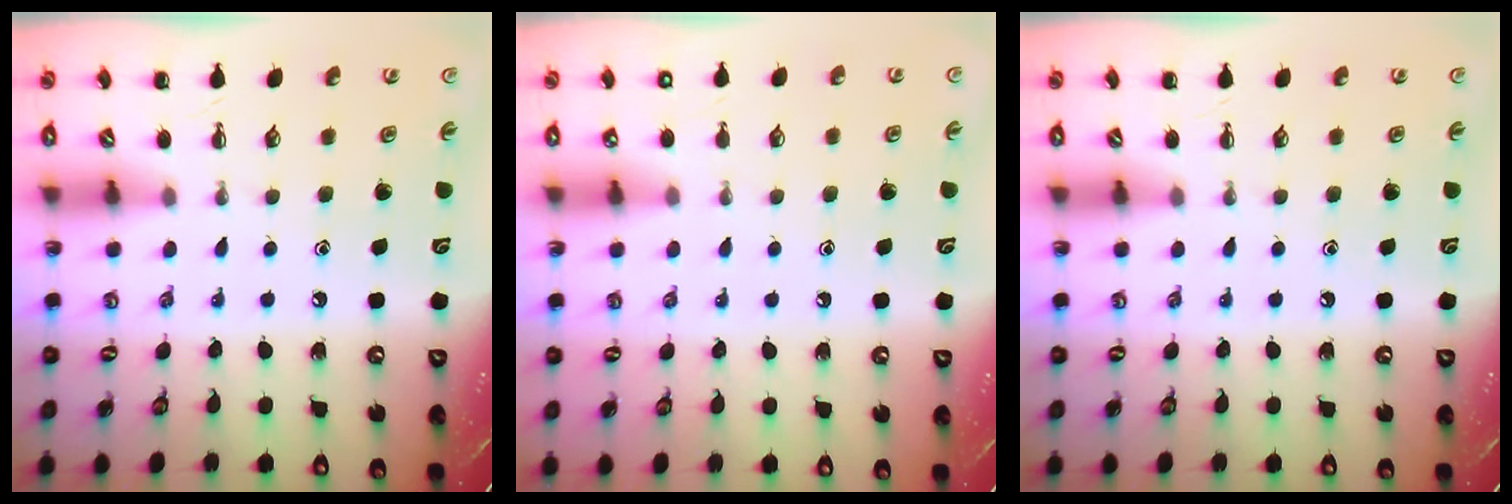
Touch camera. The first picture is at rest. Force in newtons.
{"total": 1.1, "press": 1.1, "slide": 0.2}
{"total": 0.0}